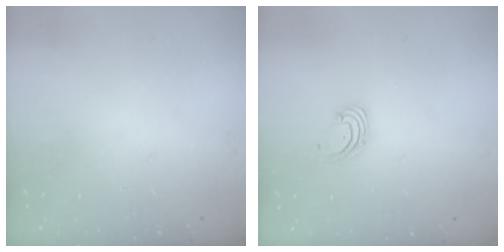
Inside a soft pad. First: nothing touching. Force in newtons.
{"total": 1.6, "press": 1.6, "slide": 0.1}